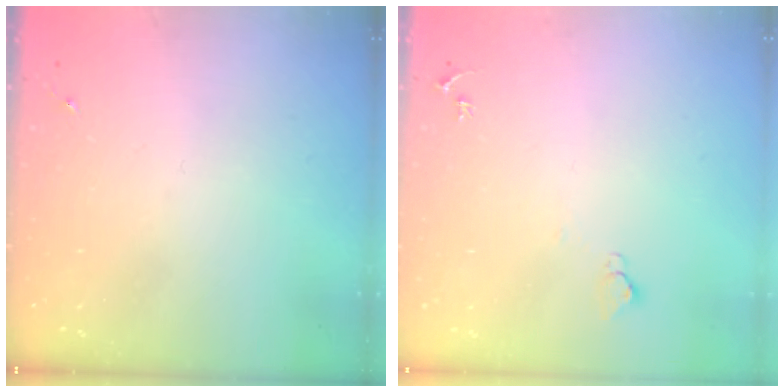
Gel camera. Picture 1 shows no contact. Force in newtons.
{"total": 4.4, "press": 4.4, "slide": 0.4}